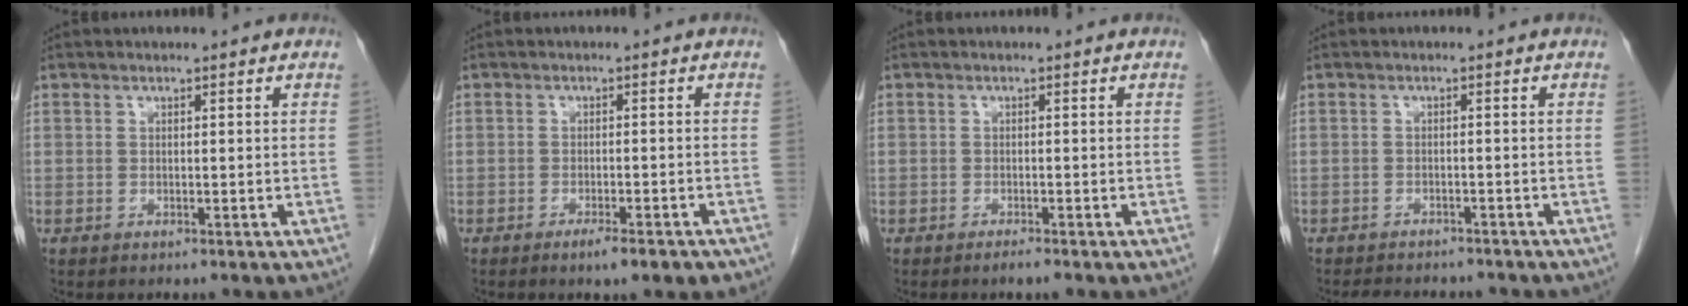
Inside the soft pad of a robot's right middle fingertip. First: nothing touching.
{"total": 4.3, "force": [-2.9, 0.8, 3.0], "torque": [-0.034, -0.003, -0.036]}
{"total": 1.1, "force": [-0.9, 0.0, 0.6], "torque": [-0.010, -0.001, -0.013]}
{"total": 6.6, "force": [-6.0, 2.4, 1.6], "torque": [-0.021, 0.001, -0.073]}